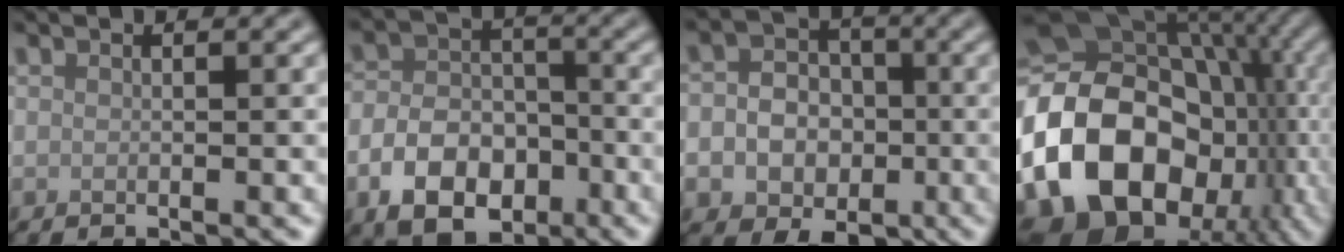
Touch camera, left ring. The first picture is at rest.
{"total": 6.9, "force": [-3.0, 4.7, 4.1], "torque": [-0.077, -0.009, -0.054]}
{"total": 7.9, "force": [-1.9, 6.9, 3.3], "torque": [-0.040, -0.003, -0.050]}
{"total": 19.8, "force": [-4.8, 15.0, 12.0], "torque": [-0.232, -0.011, -0.079]}